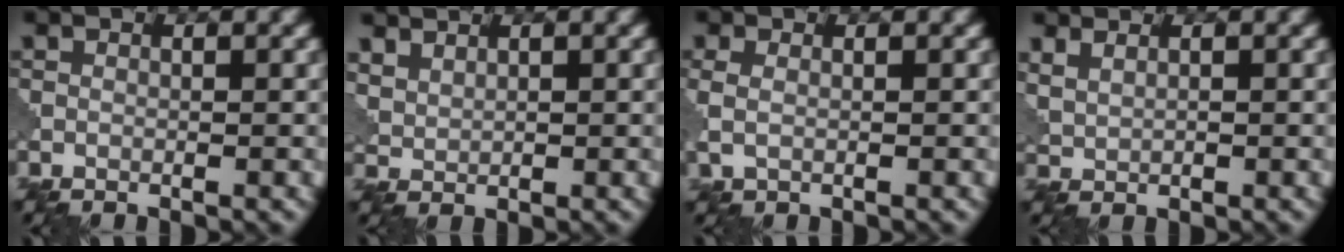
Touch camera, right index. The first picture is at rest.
{"total": 3.3, "force": [2.6, 1.7, 1.1], "torque": [-0.036, -0.001, 0.067]}
{"total": 1.9, "force": [0.2, 1.2, 1.4], "torque": [-0.036, -0.001, 0.005]}
{"total": 2.6, "force": [1.9, 1.4, 1.2], "torque": [-0.035, 0.008, 0.036]}